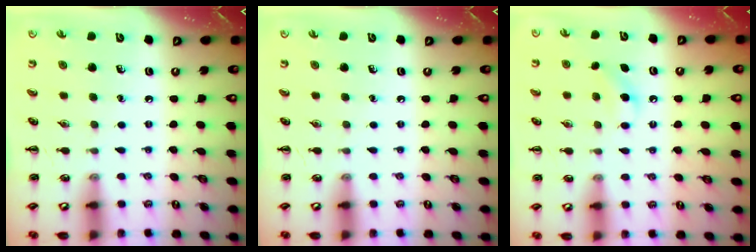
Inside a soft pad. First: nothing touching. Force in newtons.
{"total": 0.0}
{"total": 6.2, "press": 6.0, "slide": 1.8}